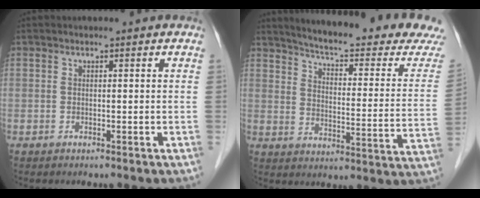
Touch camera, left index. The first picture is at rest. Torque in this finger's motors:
{"motor_torque": [-0.29, -0.65, 0.29, 0.07]}